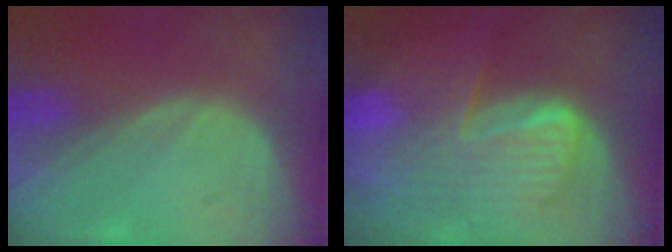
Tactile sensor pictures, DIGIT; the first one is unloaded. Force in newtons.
{"total": 10.1, "press": 8.7, "slide": 5.1}